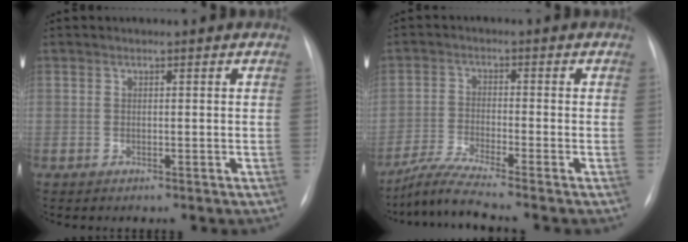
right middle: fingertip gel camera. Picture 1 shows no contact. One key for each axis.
{"total": 6.0, "fx": -5.2, "fy": -1.7, "fz": 2.5, "tx": -0.065, "ty": -0.030, "tz": -0.102}